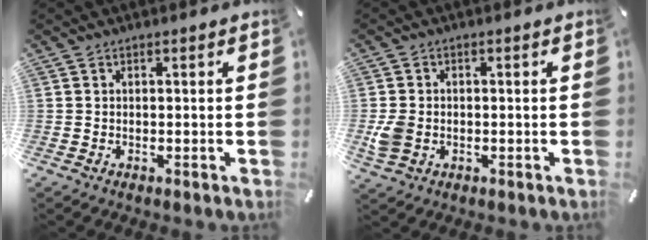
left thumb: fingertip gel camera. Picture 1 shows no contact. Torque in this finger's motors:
{"motor_torque": [0.80, 1.14, 0.27, -0.24, 0.18]}